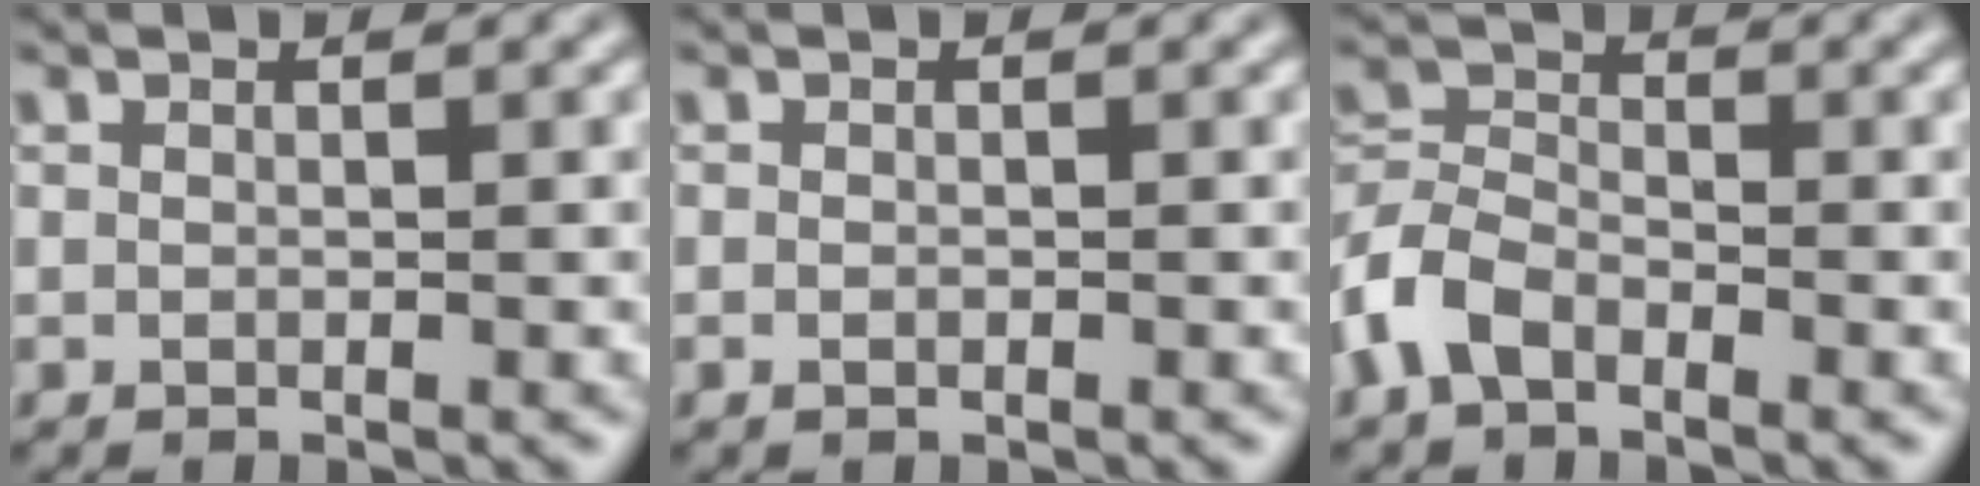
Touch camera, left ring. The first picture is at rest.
{"total": 0.5, "force": [-0.2, 0.4, 0.3], "torque": [-0.005, -0.002, -0.003]}
{"total": 4.2, "force": [-2.5, 2.4, 2.3], "torque": [-0.051, 0.005, -0.063]}